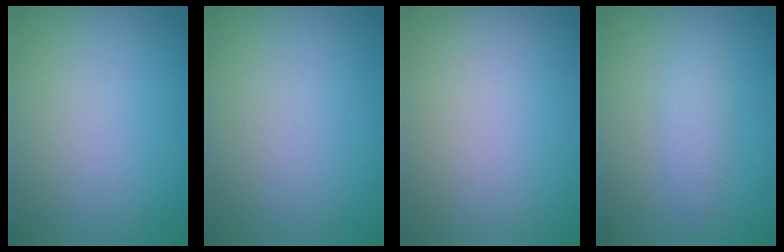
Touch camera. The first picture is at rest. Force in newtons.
{"total": 0.0}
{"total": 0.0}
{"total": 2.0, "press": 2.0, "slide": 0.0}